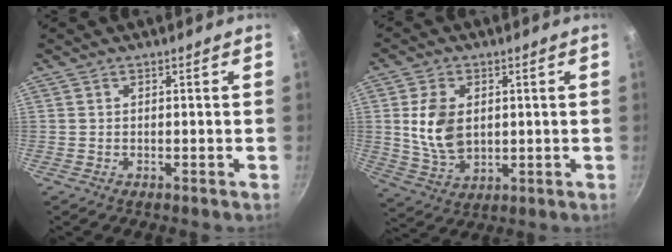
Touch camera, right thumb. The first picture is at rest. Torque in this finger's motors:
{"motor_torque": [0.02, 0.34, 0.69, -0.57, 0.10]}